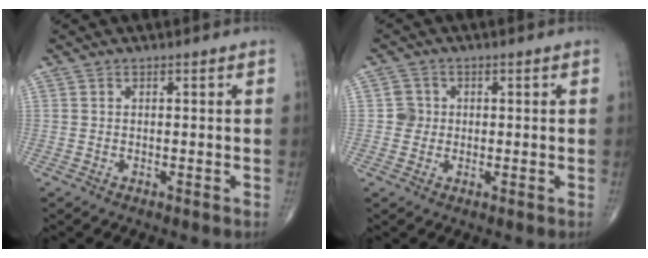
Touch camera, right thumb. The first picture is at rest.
{"total": 2.7, "force": [0.0, 2.7, 0.5], "torque": [0.013, 0.007, -0.003]}